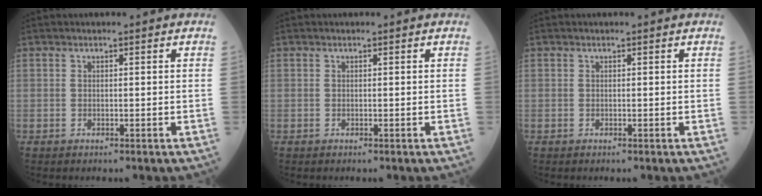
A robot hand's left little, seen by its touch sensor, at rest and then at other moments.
{"total": 0.0}
{"total": 0.0}